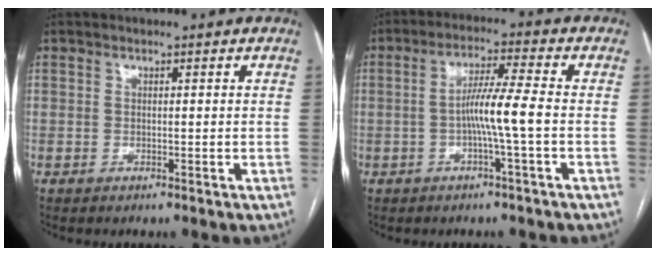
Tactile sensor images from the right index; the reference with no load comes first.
{"total": 6.4, "force": [-1.2, -0.9, 6.2], "torque": [-0.115, 0.007, -0.023]}